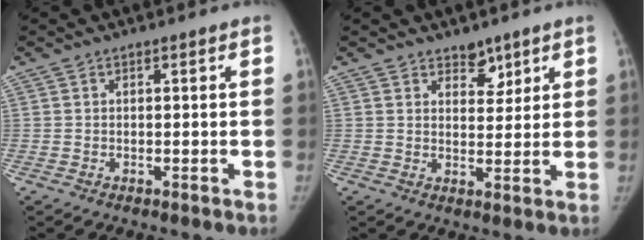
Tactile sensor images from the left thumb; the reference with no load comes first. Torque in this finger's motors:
{"motor_torque": [0.21, -0.08, 0.23, -0.55, 0.03]}